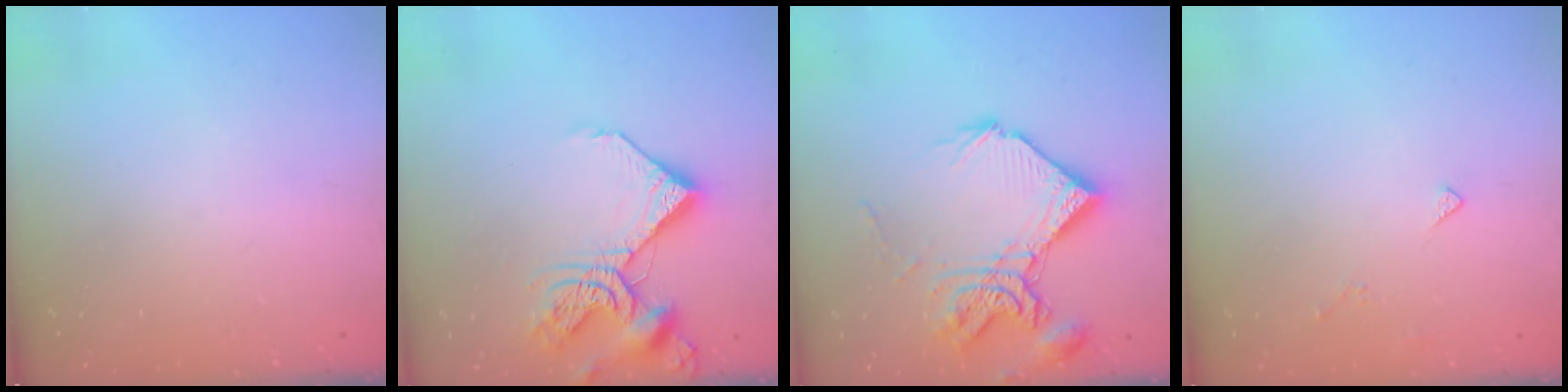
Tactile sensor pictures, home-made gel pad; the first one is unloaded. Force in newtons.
{"total": 11.3, "press": 11.2, "slide": 1.5}
{"total": 18.6, "press": 18.5, "slide": 1.9}
{"total": 3.4, "press": 3.4, "slide": 0.6}